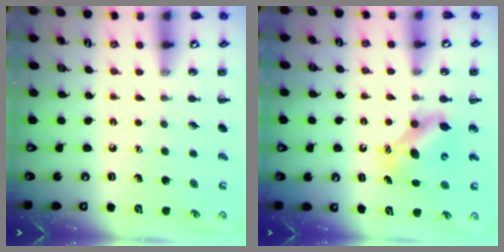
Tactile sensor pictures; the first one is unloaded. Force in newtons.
{"total": 7.4, "press": 7.3, "slide": 1.1}